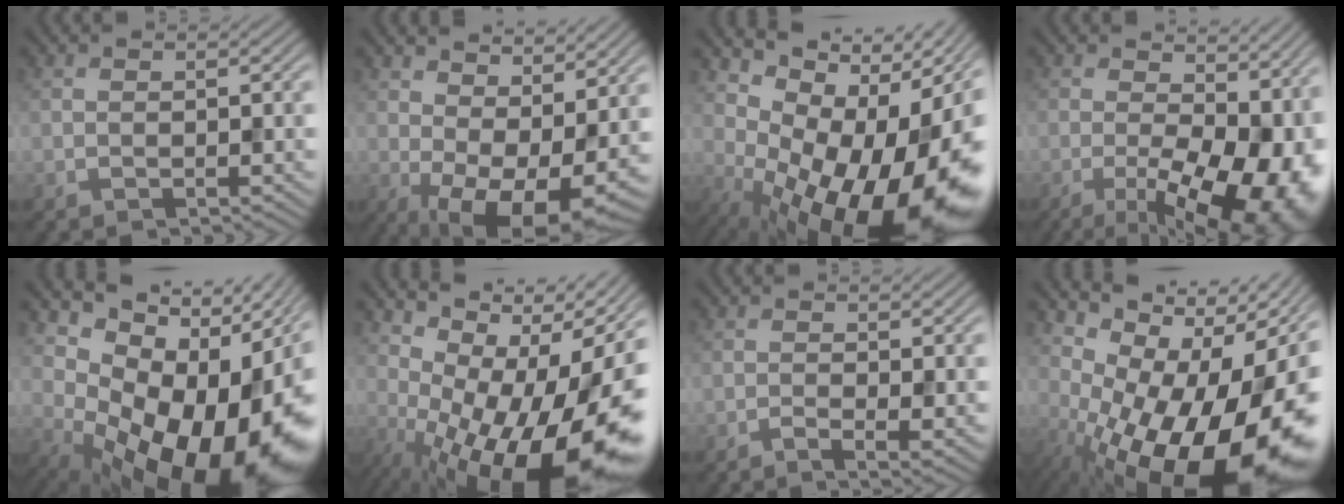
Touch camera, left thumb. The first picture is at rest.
{"total": 11.8, "force": [1.1, 6.3, 10.0], "torque": [-0.153, -0.017, 0.037]}
{"total": 18.0, "force": [-2.7, 9.9, 14.7], "torque": [-0.165, -0.023, -0.025]}
{"total": 16.3, "force": [-2.5, 7.9, 14.0], "torque": [-0.166, -0.021, -0.017]}
{"total": 18.4, "force": [-2.7, 11.9, 13.7], "torque": [-0.164, -0.044, -0.017]}
{"total": 17.1, "force": [-2.6, 7.0, 15.4], "torque": [-0.186, 0.002, -0.032]}
{"total": 1.9, "force": [-0.8, 0.3, 1.7], "torque": [-0.031, -0.005, -0.017]}
{"total": 19.4, "force": [-5.4, 10.0, 15.7], "torque": [-0.191, -0.016, -0.071]}